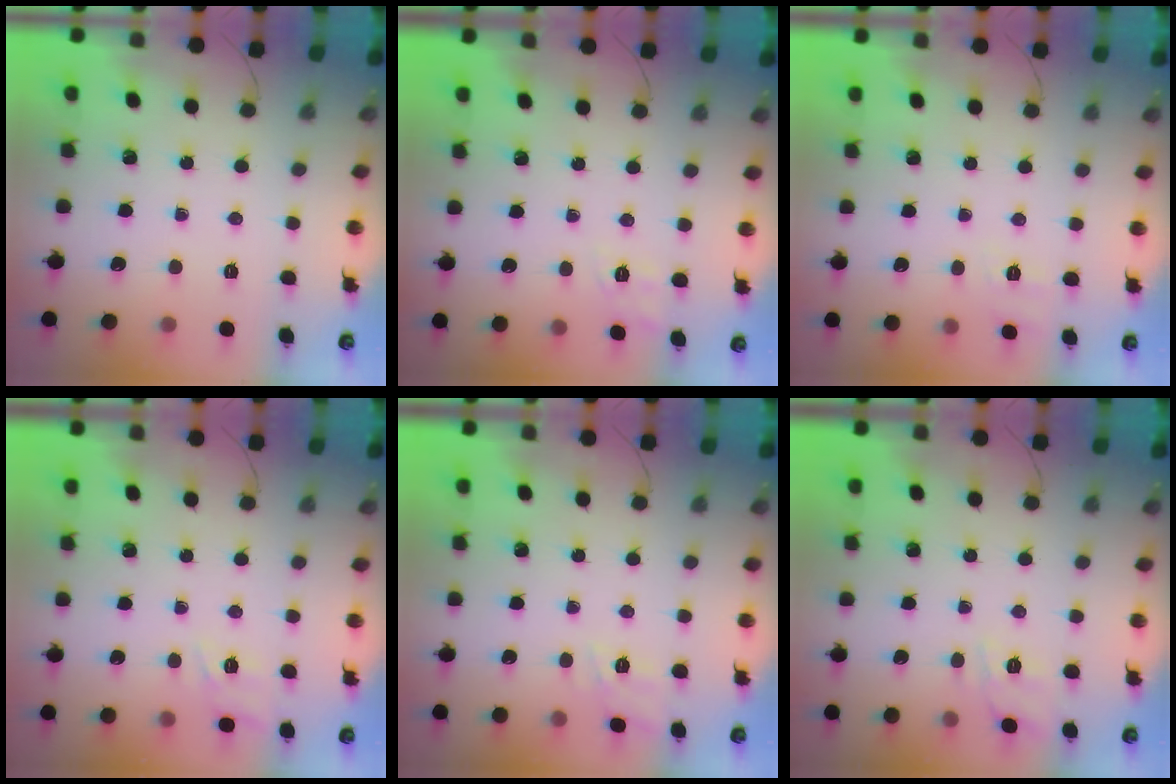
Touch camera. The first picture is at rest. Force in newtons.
{"total": 4.8, "press": 4.3, "slide": 2.2}
{"total": 6.9, "press": 6.6, "slide": 2.1}
{"total": 3.8, "press": 3.5, "slide": 1.4}
{"total": 9.7, "press": 9.6, "slide": 1.7}
{"total": 8.7, "press": 8.6, "slide": 1.5}